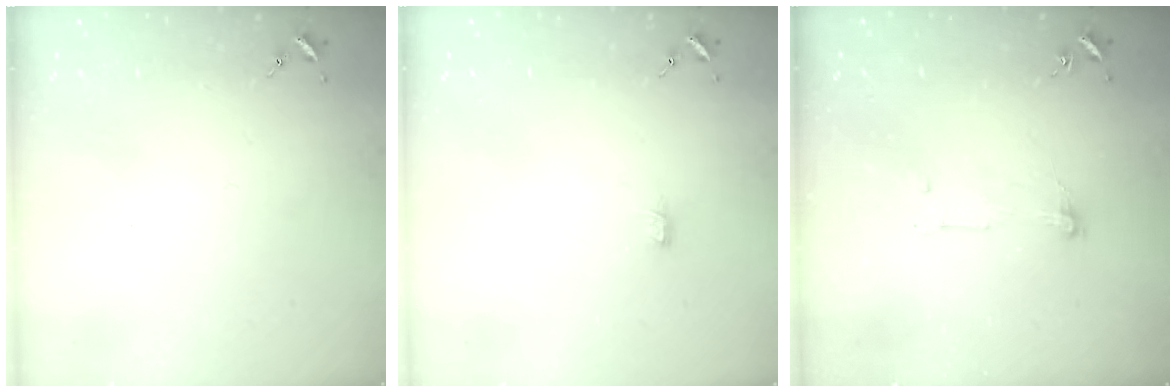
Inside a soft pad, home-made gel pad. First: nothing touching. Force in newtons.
{"total": 2.7, "press": 2.7, "slide": 0.3}
{"total": 3.8, "press": 3.8, "slide": 0.3}